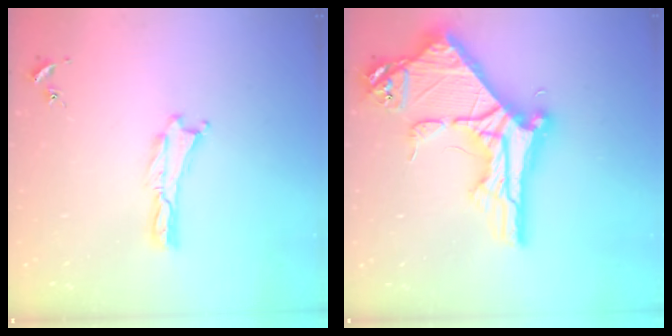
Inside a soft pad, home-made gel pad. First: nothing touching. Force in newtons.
{"total": 14.0, "press": 13.9, "slide": 1.4}